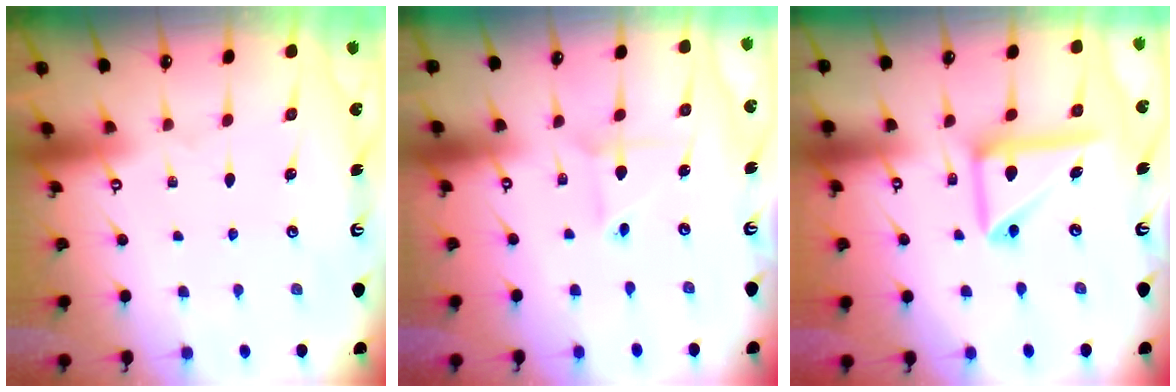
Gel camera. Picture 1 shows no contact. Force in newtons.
{"total": 2.7, "press": 2.7, "slide": 0.2}
{"total": 14.4, "press": 14.4, "slide": 1.3}